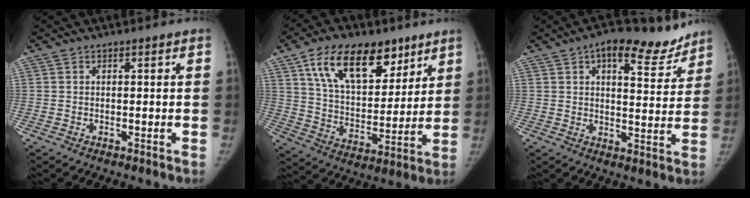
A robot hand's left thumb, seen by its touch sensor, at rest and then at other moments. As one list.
[{"total": 19.2, "force": [10.7, 10.8, 11.7], "torque": [-0.150, -0.038, 0.187]}, {"total": 11.9, "force": [8.6, 5.0, 6.6], "torque": [-0.055, -0.038, 0.119]}]